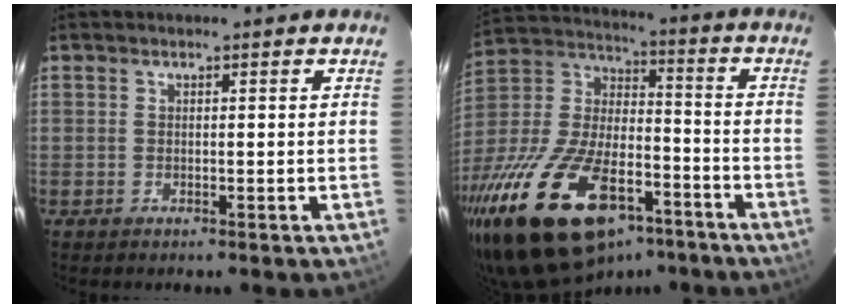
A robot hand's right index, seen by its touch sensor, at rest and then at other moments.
{"total": 29.6, "force": [-17.5, 14.1, 19.2], "torque": [-0.388, -0.016, -0.283]}